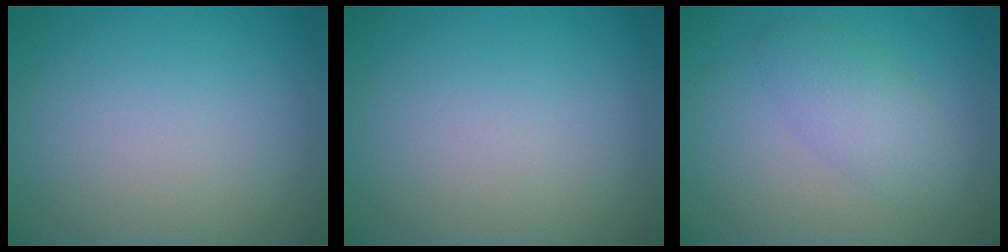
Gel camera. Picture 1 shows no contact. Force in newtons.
{"total": 0.0}
{"total": 2.9, "press": 2.9, "slide": 0.1}